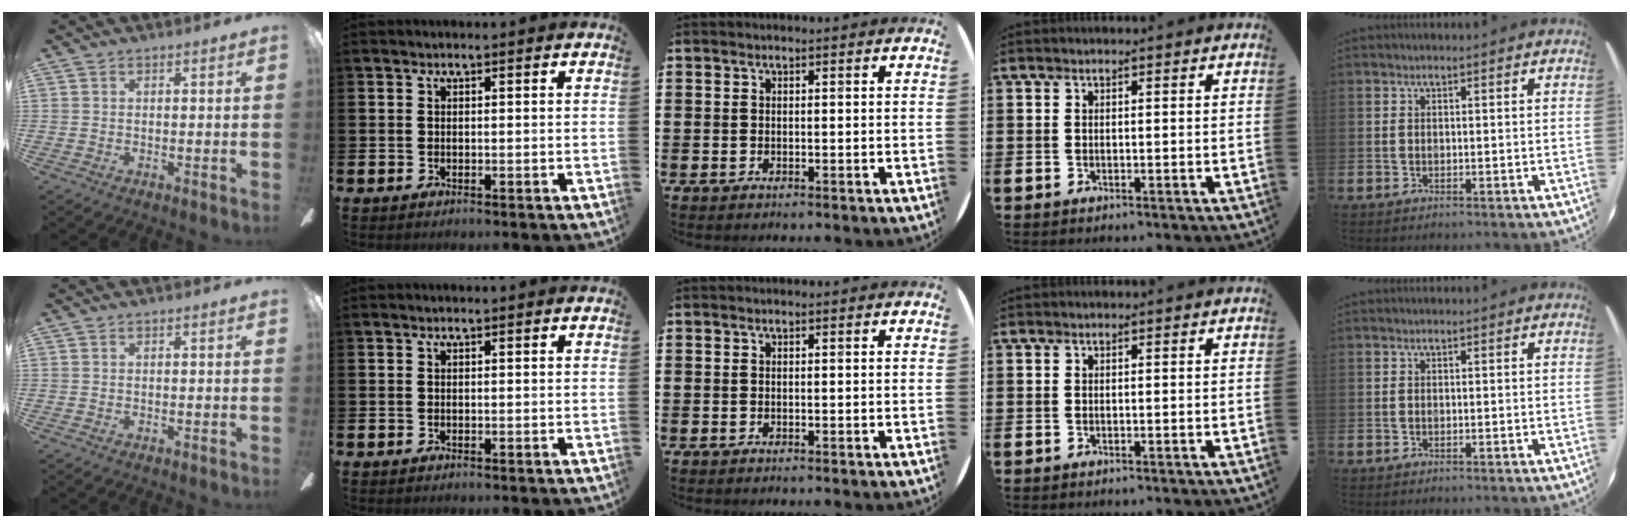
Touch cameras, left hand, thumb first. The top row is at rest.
{}